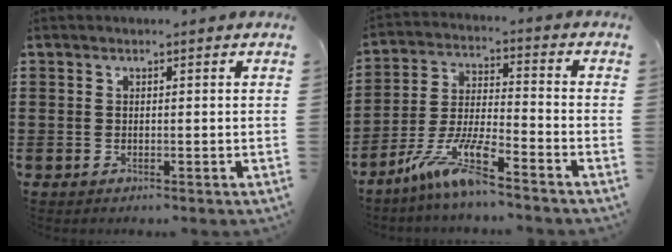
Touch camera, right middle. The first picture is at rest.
{"total": 9.2, "force": [-7.0, 0.9, 6.0], "torque": [-0.133, -0.007, -0.137]}